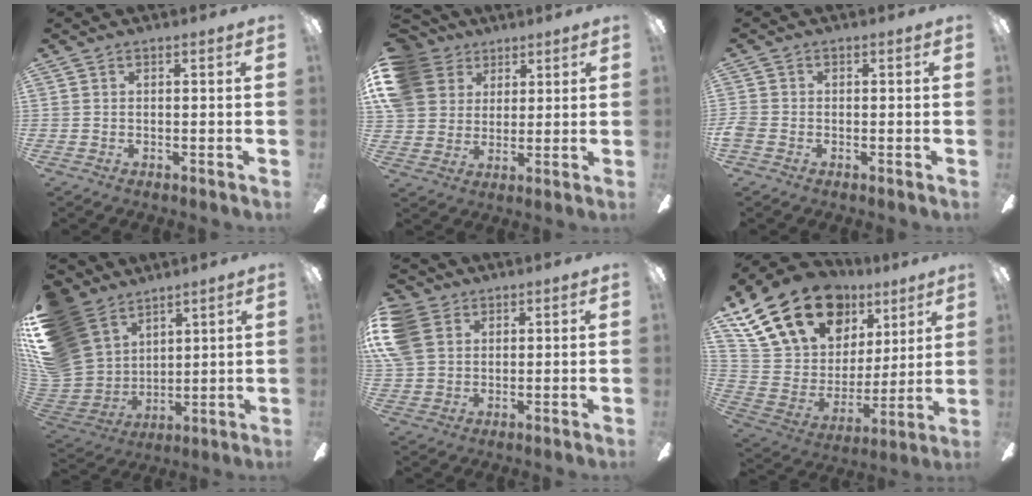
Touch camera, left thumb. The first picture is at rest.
{"total": 13.2, "force": [6.1, 10.7, 4.7], "torque": [-0.111, -0.017, 0.121]}
{"total": 2.2, "force": [-0.9, 1.7, 1.1], "torque": [-0.025, 0.003, -0.017]}
{"total": 20.4, "force": [11.0, 14.8, 8.7], "torque": [-0.219, -0.058, 0.220]}
{"total": 10.7, "force": [4.1, 8.6, 4.9], "torque": [-0.129, 0.004, 0.081]}
{"total": 24.2, "force": [15.4, 14.7, 11.5], "torque": [-0.234, -0.080, 0.295]}